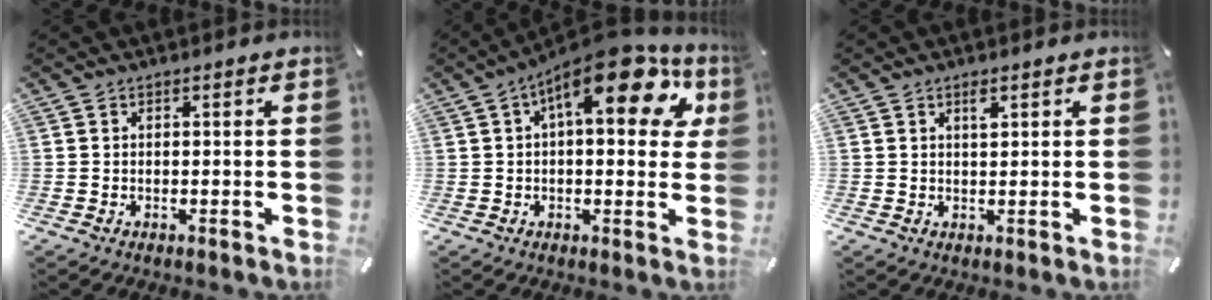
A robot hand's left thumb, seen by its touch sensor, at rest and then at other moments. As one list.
[{"total": 18.0, "force": [7.5, 7.6, 14.5], "torque": [-0.198, -0.039, 0.118]}, {"total": 1.8, "force": [1.0, 0.7, 1.3], "torque": [-0.020, -0.003, 0.016]}]